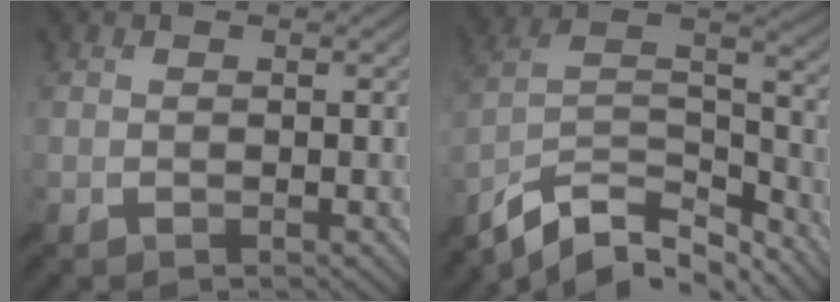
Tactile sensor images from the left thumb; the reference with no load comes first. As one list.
[{"total": 12.8, "force": [-10.0, 4.7, 6.5], "torque": [-0.145, -0.004, -0.181]}]